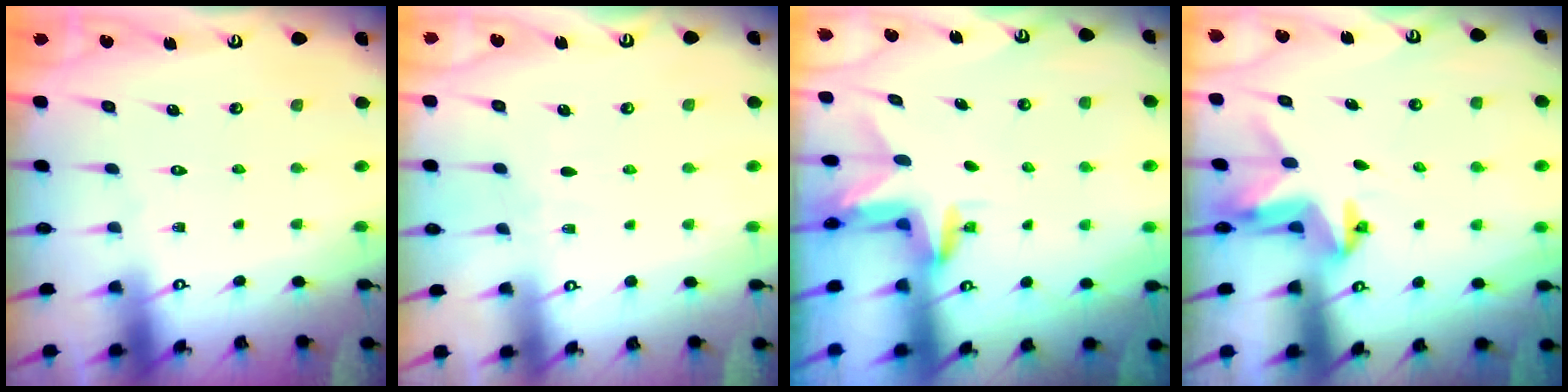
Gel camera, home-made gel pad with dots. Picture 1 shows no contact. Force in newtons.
{"total": 2.9, "press": 2.9, "slide": 0.5}
{"total": 3.0, "press": 3.0, "slide": 0.2}
{"total": 3.4, "press": 3.4, "slide": 0.2}